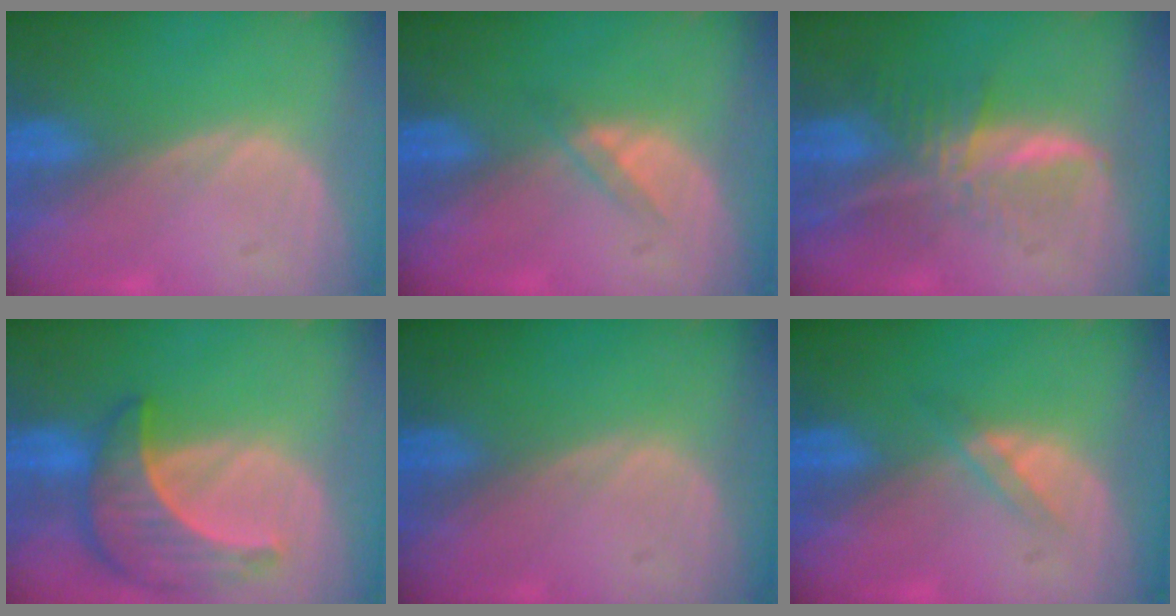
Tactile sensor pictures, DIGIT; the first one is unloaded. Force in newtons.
{"total": 1.9, "press": 1.7, "slide": 1.0}
{"total": 7.8, "press": 6.5, "slide": 4.2}
{"total": 8.9, "press": 8.0, "slide": 3.7}
{"total": 0.0}
{"total": 1.8, "press": 1.8, "slide": 0.2}